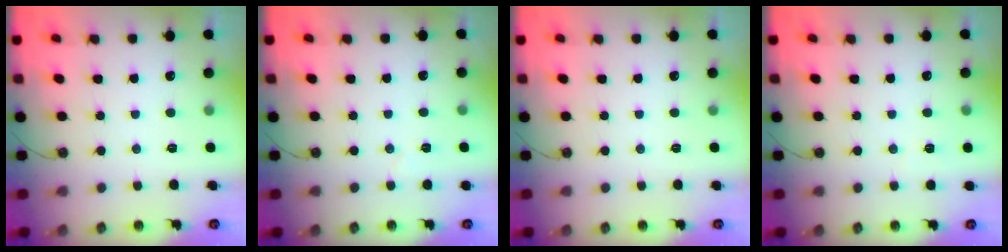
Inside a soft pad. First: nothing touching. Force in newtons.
{"total": 4.0, "press": 3.7, "slide": 1.3}
{"total": 0.0}
{"total": 2.6, "press": 2.5, "slide": 0.8}